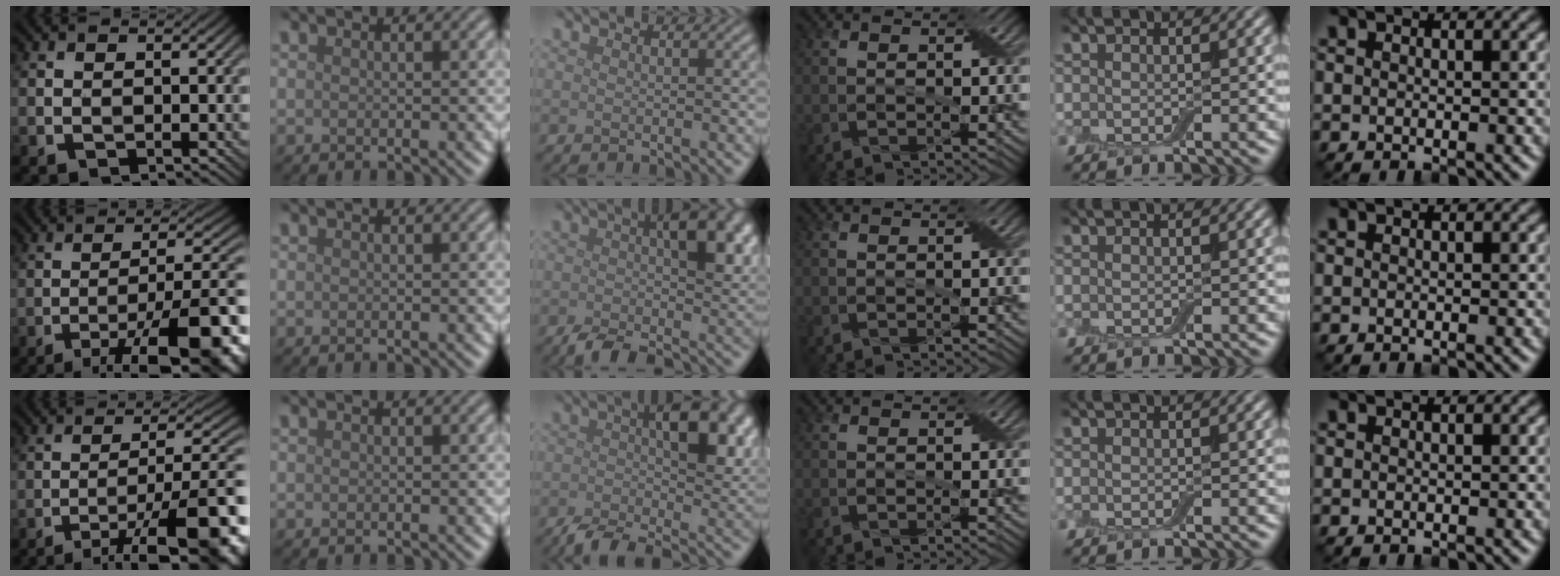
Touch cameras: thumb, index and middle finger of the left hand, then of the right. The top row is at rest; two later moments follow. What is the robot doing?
{"motion": "close", "object": "airpods case & airpods"}